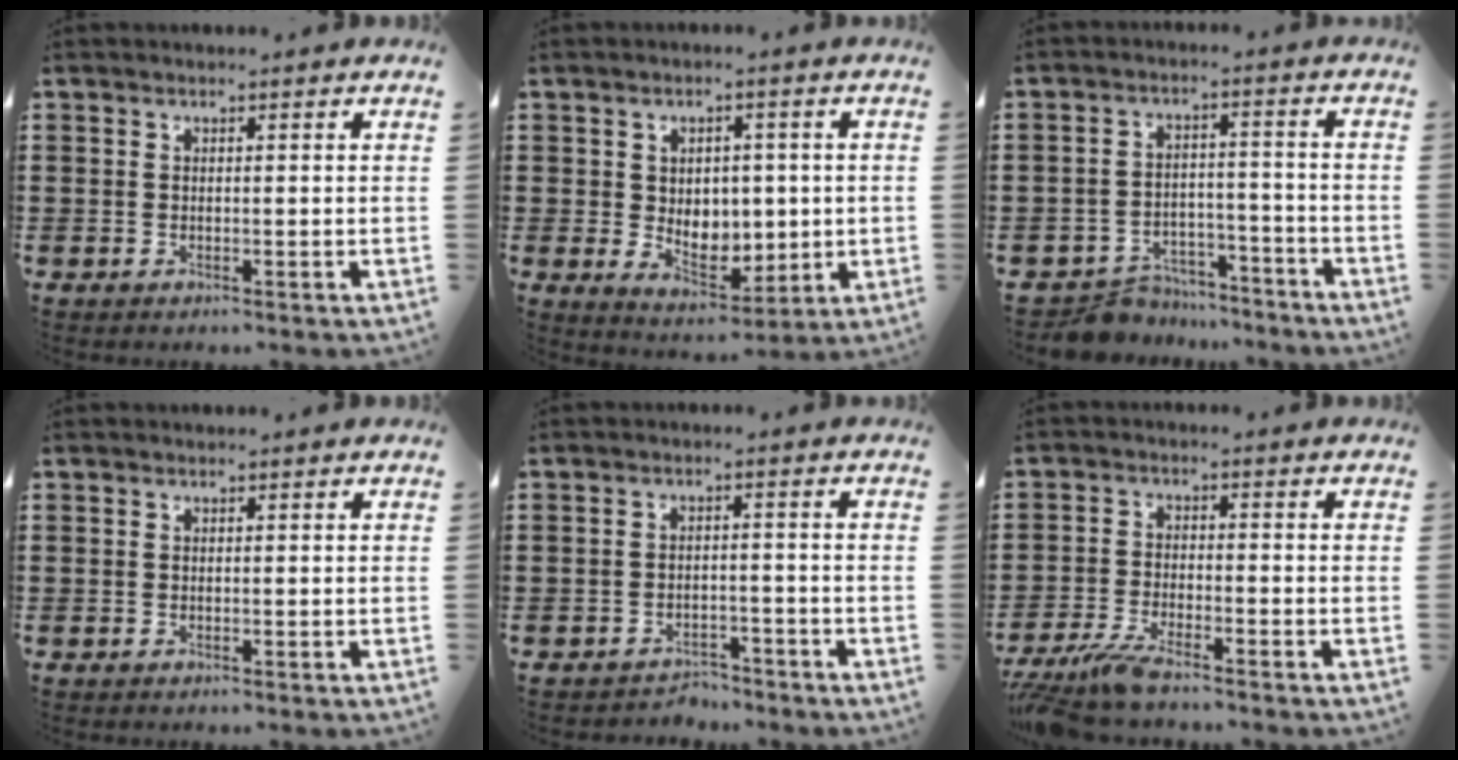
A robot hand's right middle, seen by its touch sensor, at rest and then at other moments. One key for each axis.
{"total": 5.3, "fx": 0.9, "fy": 4.2, "fz": 3.1, "tx": -0.059, "ty": 0.000, "tz": 0.014}
{"total": 5.7, "fx": -5.6, "fy": 1.1, "fz": 0.2, "tx": -0.011, "ty": 0.012, "tz": -0.113}
{"total": 0.0}
{"total": 2.6, "fx": -2.5, "fy": 0.5, "fz": -0.3, "tx": -0.004, "ty": 0.001, "tz": -0.056}
{"total": 5.3, "fx": -4.5, "fy": 0.3, "fz": 2.6, "tx": -0.077, "ty": -0.019, "tz": -0.093}